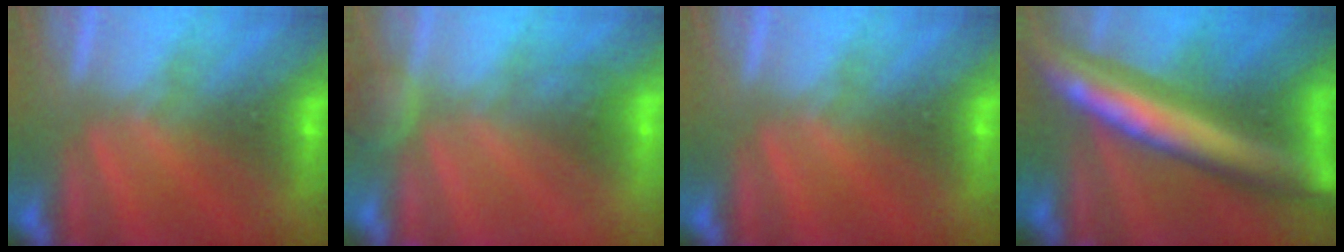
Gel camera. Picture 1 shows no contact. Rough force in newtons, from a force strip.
{"total": 2.4}
{"total": 0.0}
{"total": 6.9}